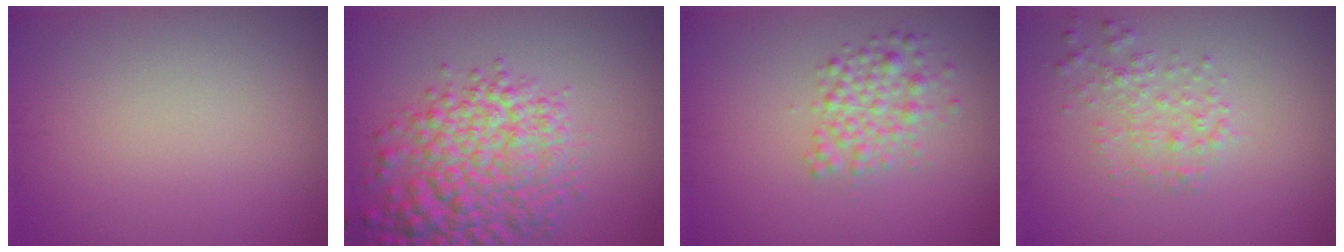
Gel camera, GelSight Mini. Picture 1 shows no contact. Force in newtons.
{"total": 8.1, "press": 8.1, "slide": 0.3}
{"total": 2.9, "press": 2.9, "slide": 0.1}
{"total": 2.1, "press": 2.1, "slide": 0.1}